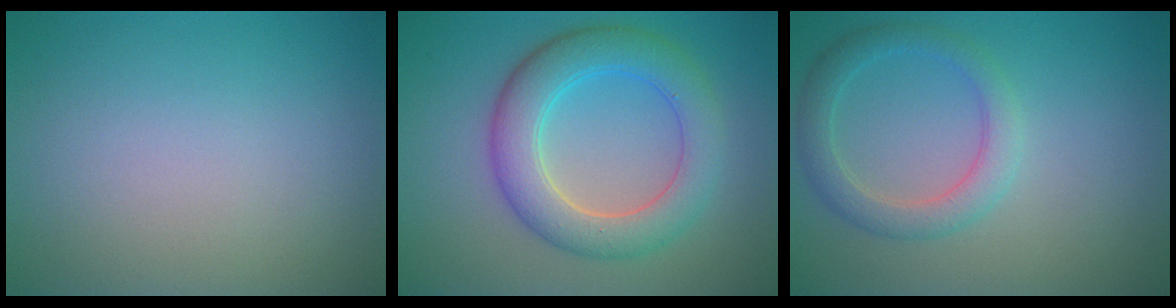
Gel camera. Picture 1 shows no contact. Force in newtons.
{"total": 6.1, "press": 6.1, "slide": 0.4}
{"total": 3.0, "press": 3.0, "slide": 0.1}